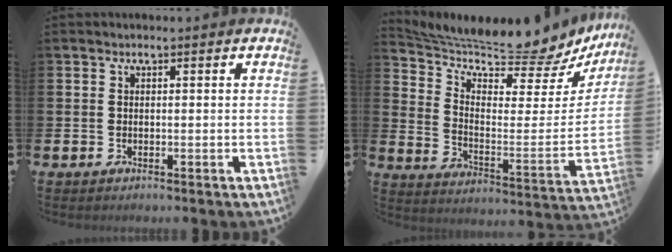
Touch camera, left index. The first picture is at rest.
{"total": 9.1, "force": [8.4, 1.4, 3.2], "torque": [-0.082, -0.078, 0.133]}